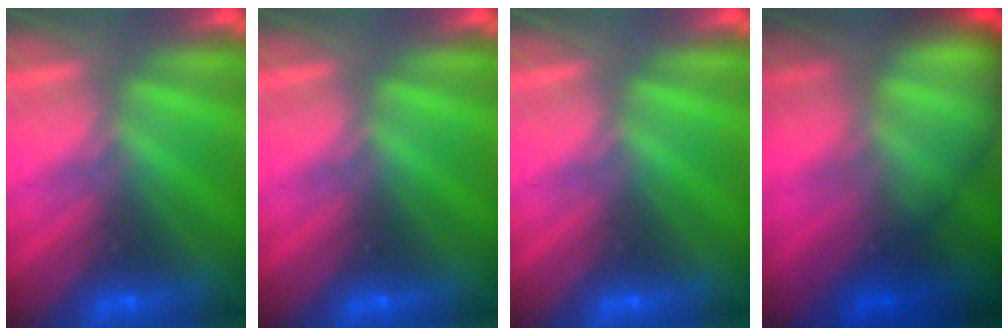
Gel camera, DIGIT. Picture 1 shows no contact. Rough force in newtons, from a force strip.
{"total": 0.0}
{"total": 0.0}
{"total": 5.5}